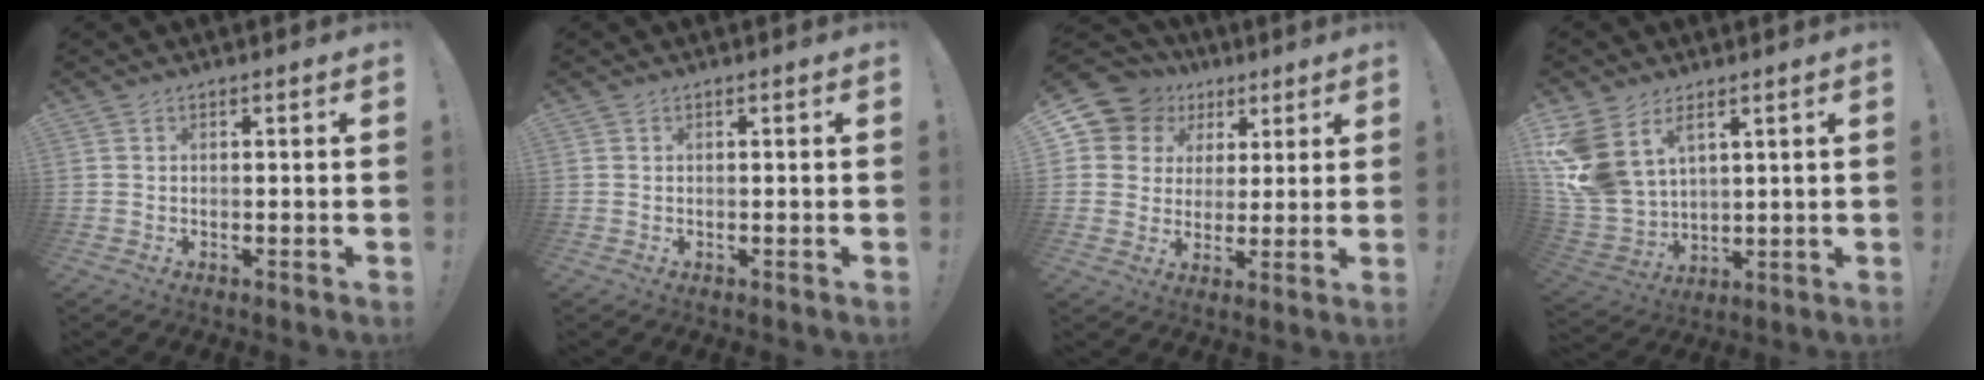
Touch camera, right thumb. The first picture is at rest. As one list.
[{"total": 0.0}, {"total": 10.2, "force": [4.8, 8.7, 2.5], "torque": [-0.043, -0.032, 0.098]}, {"total": 13.7, "force": [6.5, 9.3, 7.8], "torque": [-0.174, -0.042, 0.126]}]